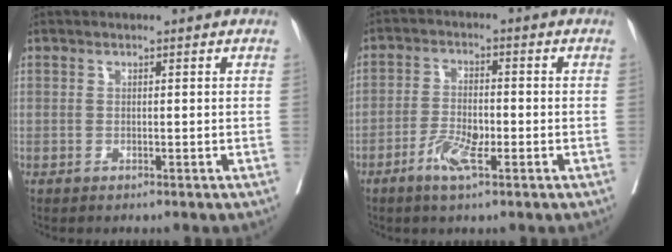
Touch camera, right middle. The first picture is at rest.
{"total": 5.2, "force": [-2.5, 1.3, 4.3], "torque": [-0.087, -0.001, -0.045]}